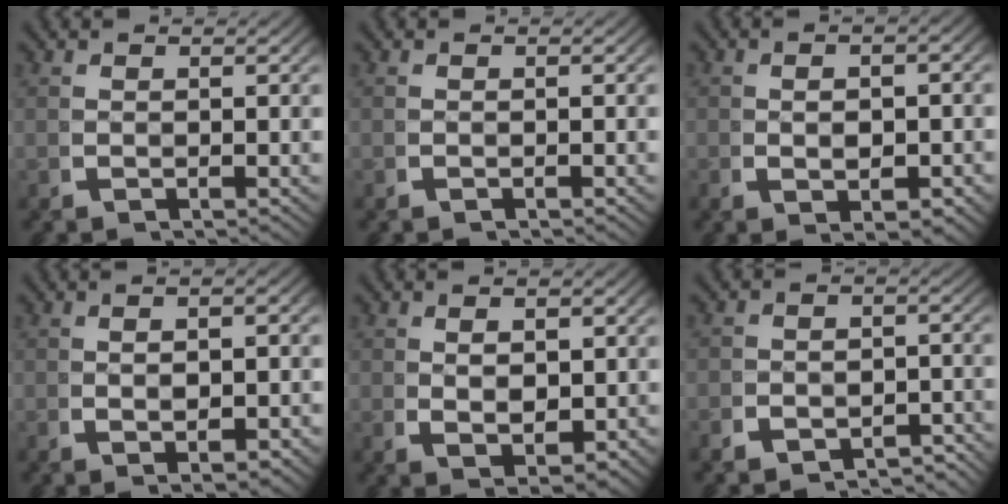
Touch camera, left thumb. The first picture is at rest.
{"total": 0.5, "force": [-0.4, 0.2, 0.1], "torque": [0.002, 0.000, -0.012]}
{"total": 3.6, "force": [-0.7, 2.0, 2.9], "torque": [-0.042, -0.008, -0.011]}
{"total": 3.4, "force": [-0.6, 1.6, 2.9], "torque": [-0.041, -0.001, -0.011]}
{"total": 4.1, "force": [-0.3, 2.6, 3.2], "torque": [-0.055, -0.014, 0.002]}
{"total": 4.7, "force": [-4.1, 2.1, 1.0], "torque": [0.001, -0.016, -0.072]}